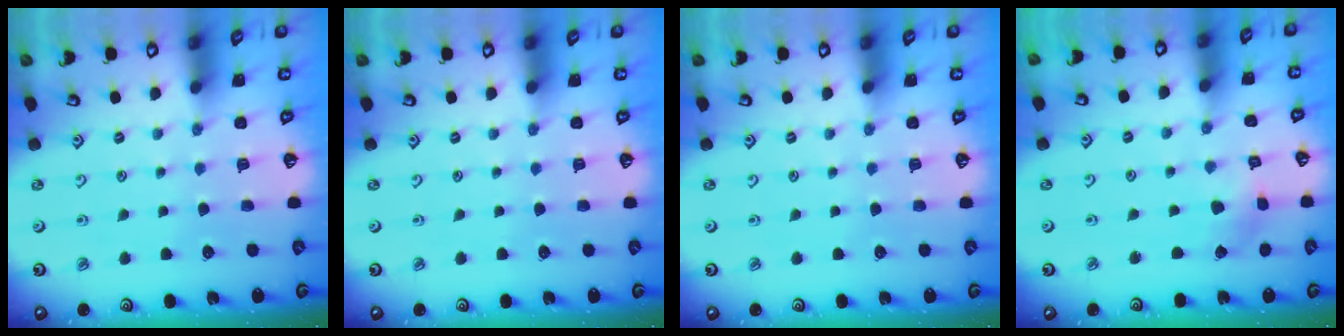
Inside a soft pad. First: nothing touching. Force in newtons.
{"total": 0.0}
{"total": 0.0}
{"total": 2.6, "press": 2.6, "slide": 0.1}